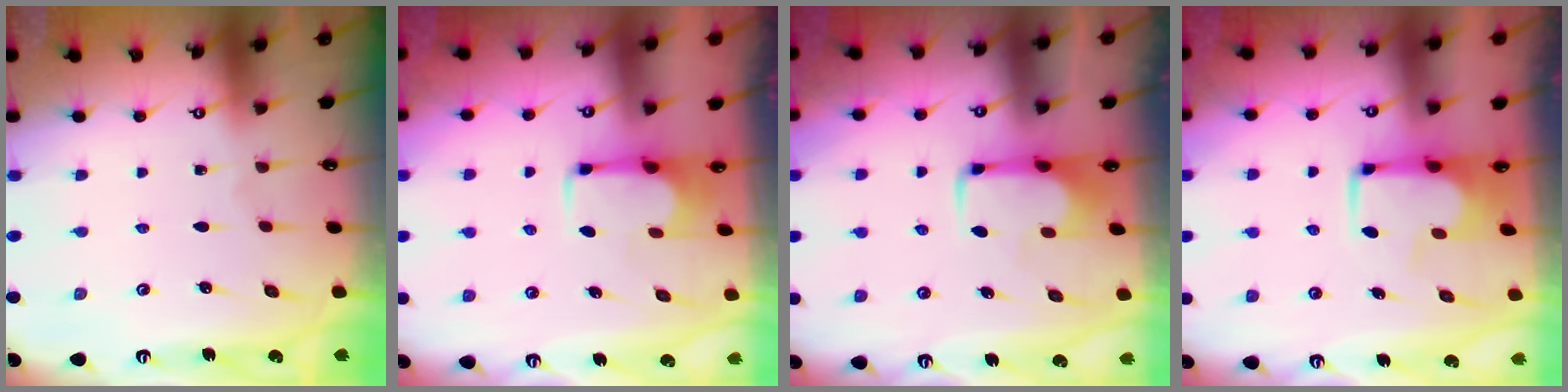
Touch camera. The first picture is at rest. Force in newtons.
{"total": 1.7, "press": 1.6, "slide": 0.7}
{"total": 2.0, "press": 1.9, "slide": 0.4}
{"total": 2.2, "press": 2.1, "slide": 0.5}